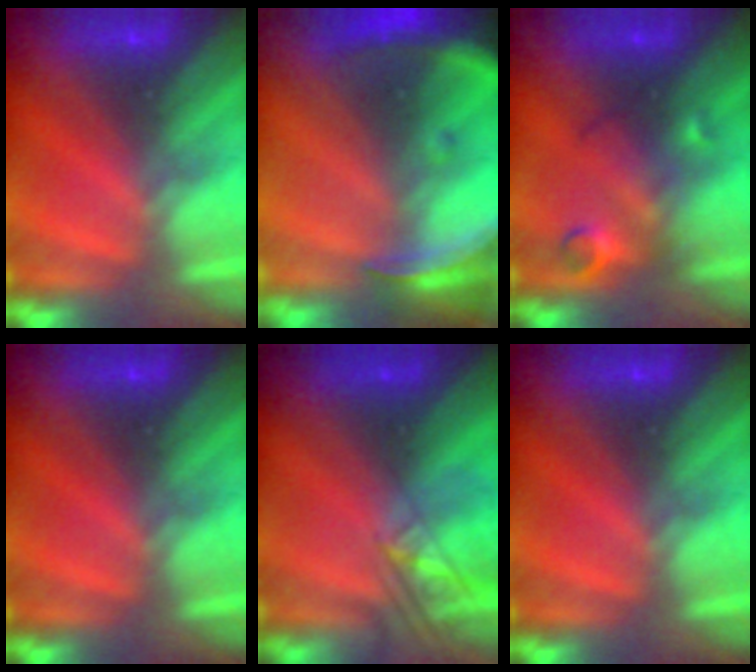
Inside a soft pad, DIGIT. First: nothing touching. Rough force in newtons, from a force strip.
{"total": 13.7}
{"total": 2.9}
{"total": 0.0}
{"total": 2.3}
{"total": 0.0}